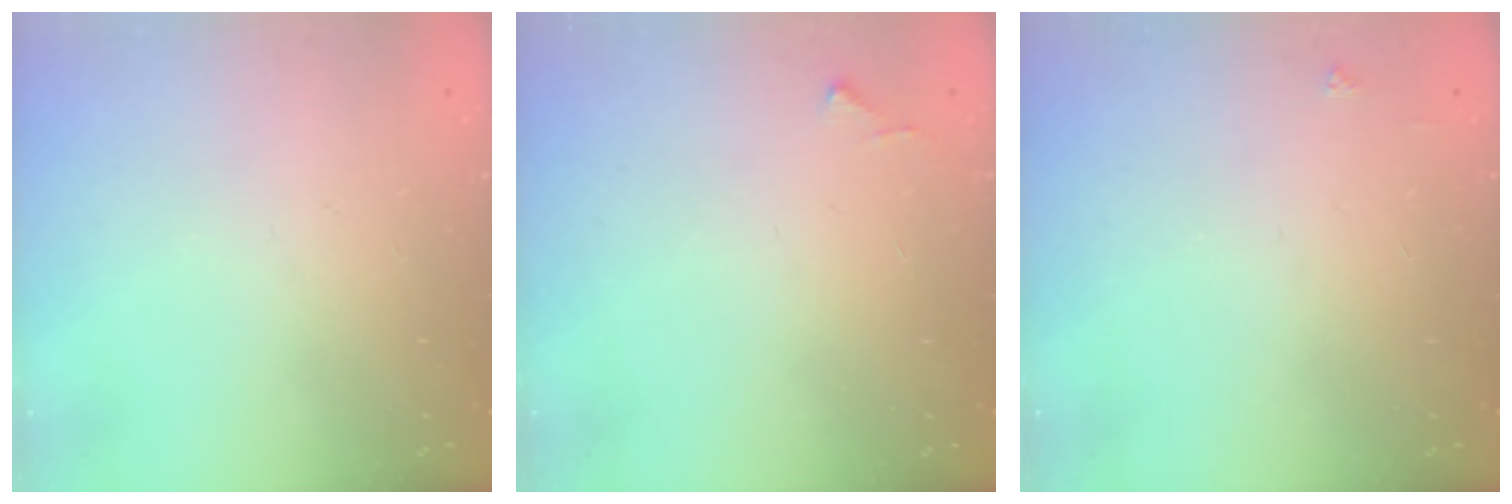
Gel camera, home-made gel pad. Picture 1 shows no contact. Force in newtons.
{"total": 3.4, "press": 3.4, "slide": 0.4}
{"total": 2.1, "press": 2.1, "slide": 0.3}